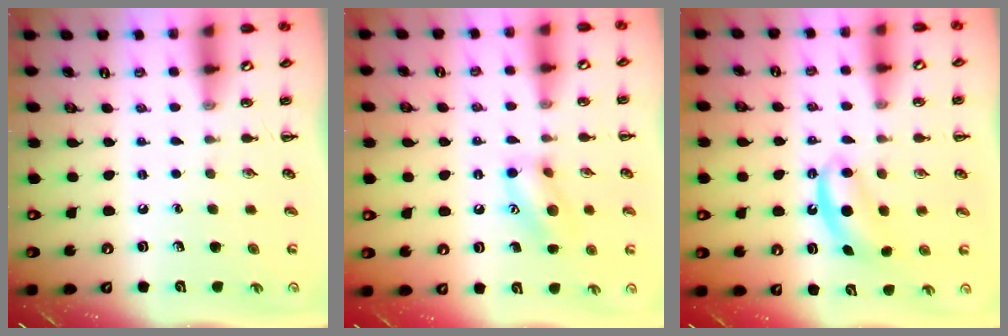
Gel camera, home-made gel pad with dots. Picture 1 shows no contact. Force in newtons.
{"total": 11.7, "press": 11.6, "slide": 1.1}
{"total": 5.2, "press": 5.1, "slide": 1.3}